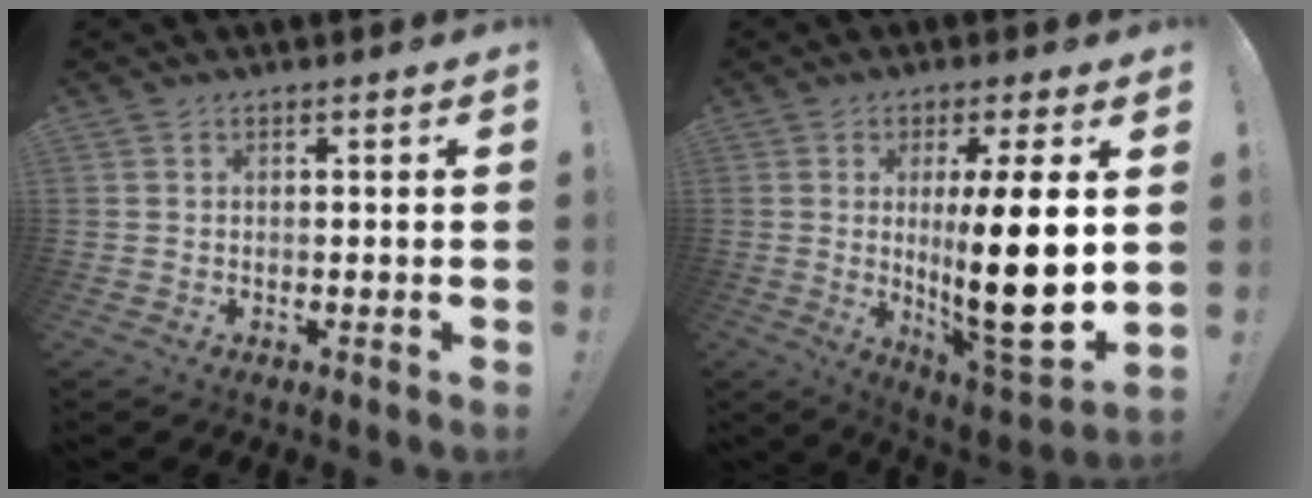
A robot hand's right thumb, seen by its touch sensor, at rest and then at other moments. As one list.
[{"total": 19.0, "force": [1.5, 2.9, 18.7], "torque": [-0.305, -0.030, 0.019]}]